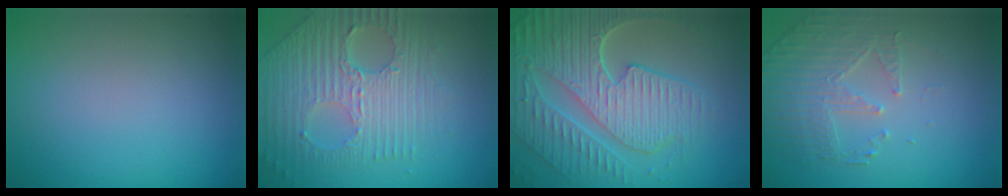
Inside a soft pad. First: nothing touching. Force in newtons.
{"total": 7.8, "press": 5.2, "slide": 5.8}
{"total": 8.8, "press": 6.4, "slide": 6.1}
{"total": 2.5, "press": 2.2, "slide": 1.2}